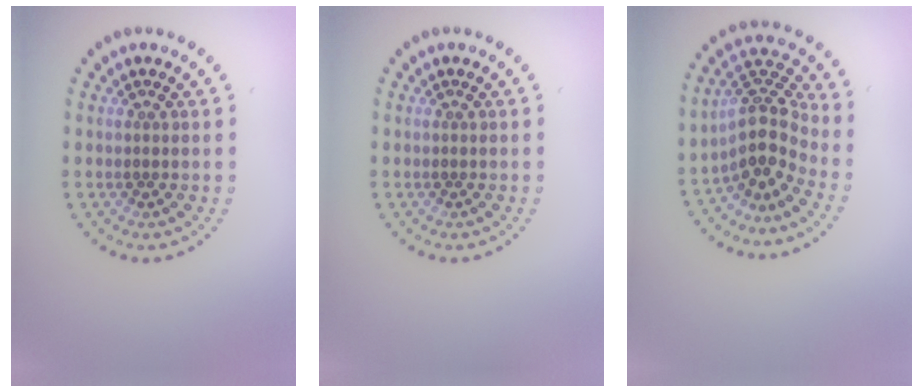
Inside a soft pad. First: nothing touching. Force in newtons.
{"total": 0.0}
{"total": 4.3, "press": 3.2, "slide": 2.9}